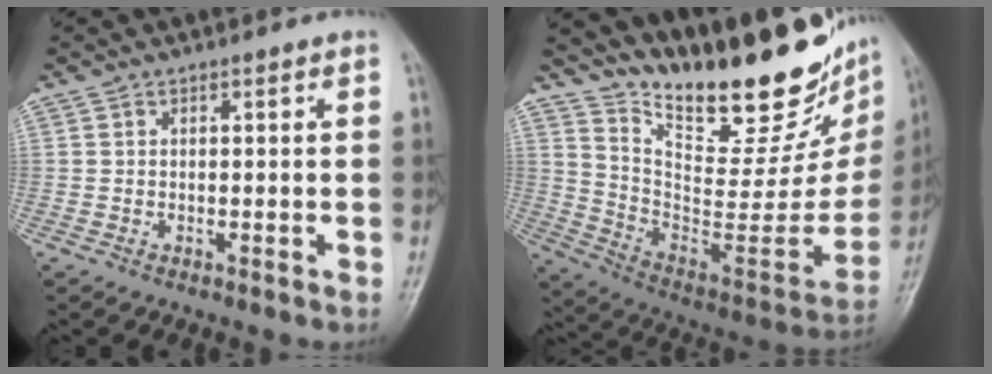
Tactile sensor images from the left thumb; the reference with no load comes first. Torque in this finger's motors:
{"motor_torque": [0.46, 0.06, 0.54, -2.24, 0.09]}